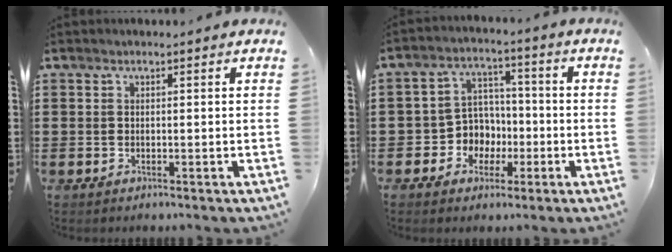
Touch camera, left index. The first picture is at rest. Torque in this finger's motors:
{"motor_torque": [0.40, 0.47, 0.25, 0.03]}